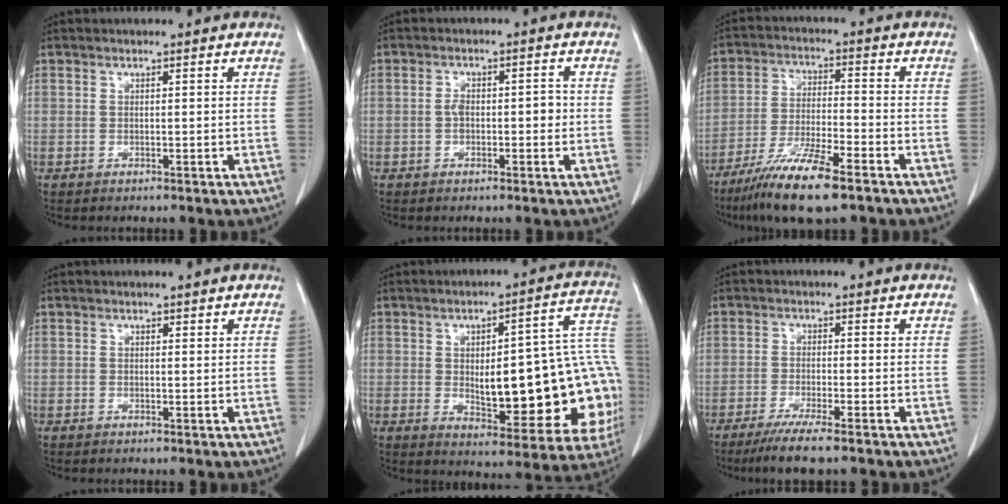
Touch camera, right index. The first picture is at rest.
{"total": 3.3, "force": [-0.4, 1.8, 2.7], "torque": [-0.040, 0.016, -0.005]}
{"total": 11.7, "force": [-7.9, 1.3, 8.6], "torque": [-0.166, -0.029, -0.142]}
{"total": 0.0}
{"total": 23.0, "force": [-2.2, 7.1, 21.7], "torque": [-0.201, 0.038, -0.003]}
{"total": 6.5, "force": [-4.9, -0.1, 4.3], "torque": [-0.070, -0.016, -0.081]}